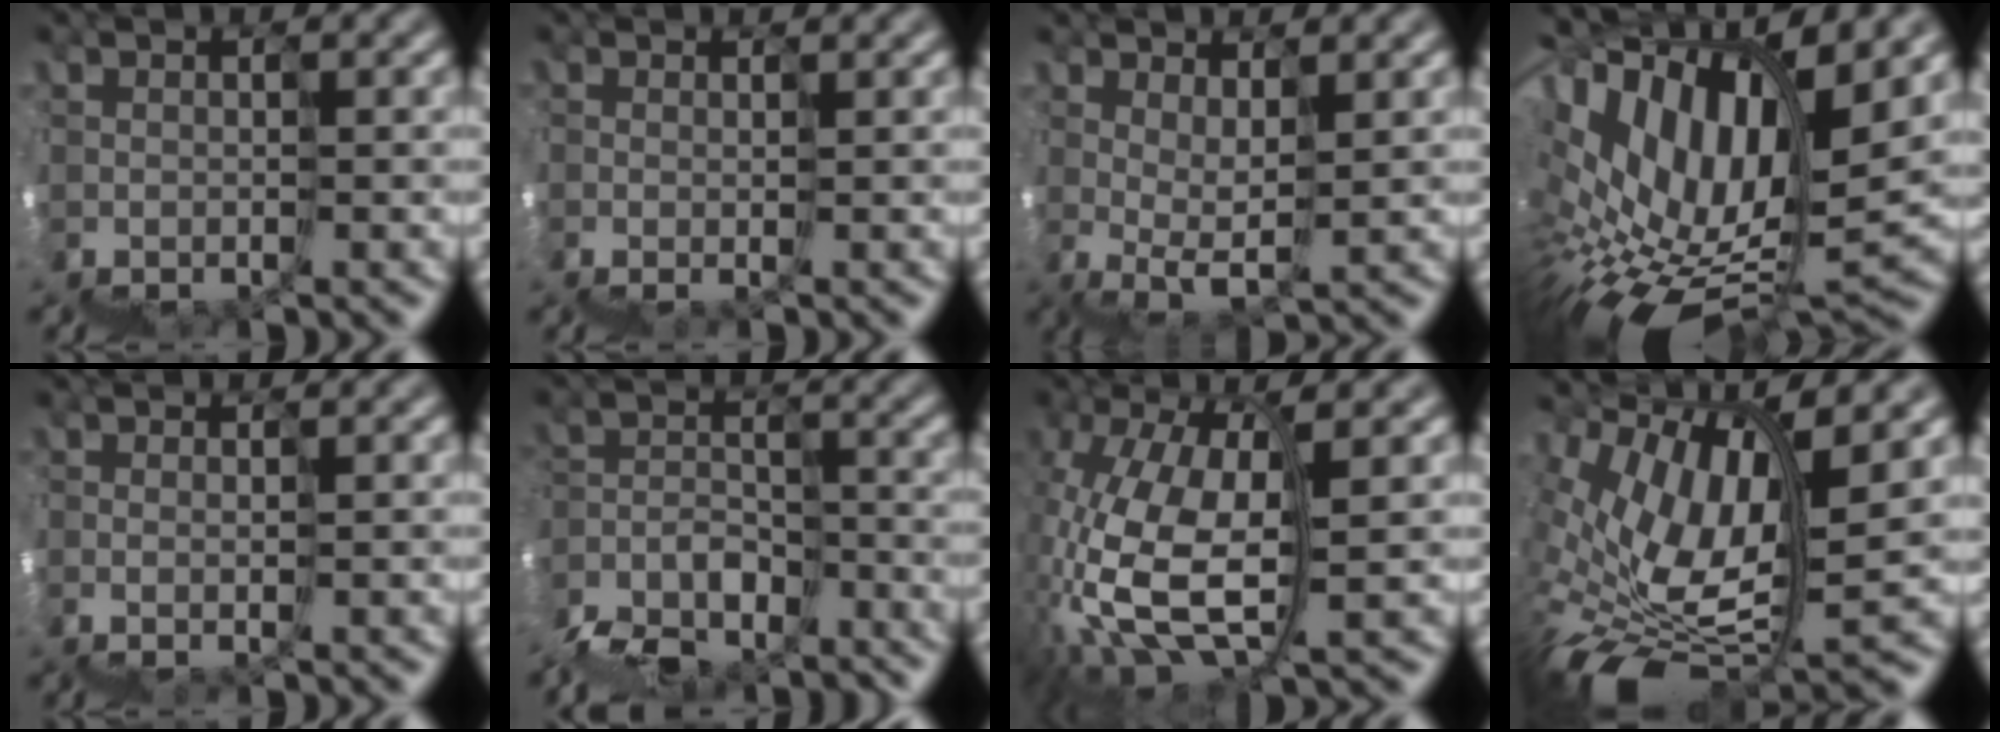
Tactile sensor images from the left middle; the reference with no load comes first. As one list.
[{"total": 2.7, "force": [0.1, 1.1, 2.4], "torque": [-0.013, 0.001, 0.001]}, {"total": 2.2, "force": [1.7, -1.2, -0.7], "torque": [0.008, 0.015, 0.030]}, {"total": 11.0, "force": [3.3, 5.4, 9.0], "torque": [-0.178, 0.017, 0.078]}, {"total": 1.9, "force": [0.1, 0.7, 1.8], "torque": [-0.009, 0.004, 0.006]}, {"total": 7.1, "force": [-6.6, 0.8, -2.5], "torque": [0.037, 0.007, -0.114]}, {"total": 7.4, "force": [-0.5, 3.5, 6.5], "torque": [-0.173, 0.006, -0.002]}, {"total": 7.3, "force": [1.9, 2.9, 6.4], "torque": [-0.135, 0.011, 0.040]}]